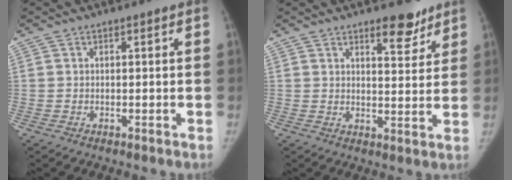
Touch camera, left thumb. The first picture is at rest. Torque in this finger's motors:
{"motor_torque": [0.05, -0.44, 1.16, -0.63, 0.15]}